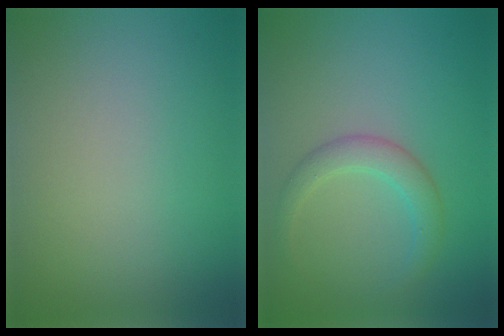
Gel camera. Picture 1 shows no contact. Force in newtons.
{"total": 2.6, "press": 2.6, "slide": 0.2}